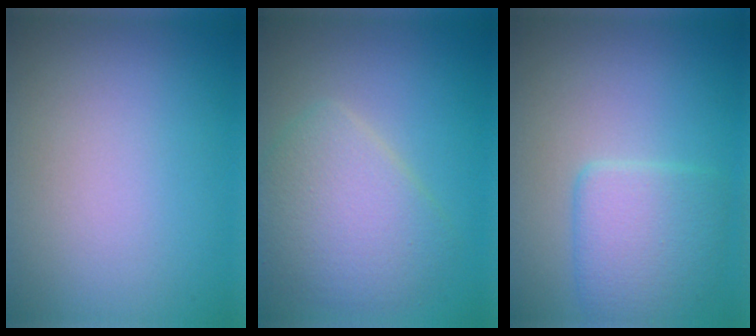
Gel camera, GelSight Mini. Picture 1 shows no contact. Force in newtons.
{"total": 5.0, "press": 5.0, "slide": 0.2}
{"total": 3.9, "press": 3.9, "slide": 0.2}